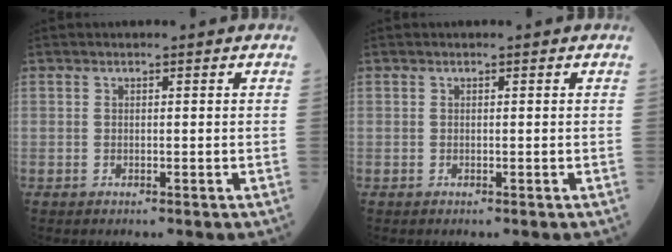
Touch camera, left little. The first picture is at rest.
{"total": 0.0}